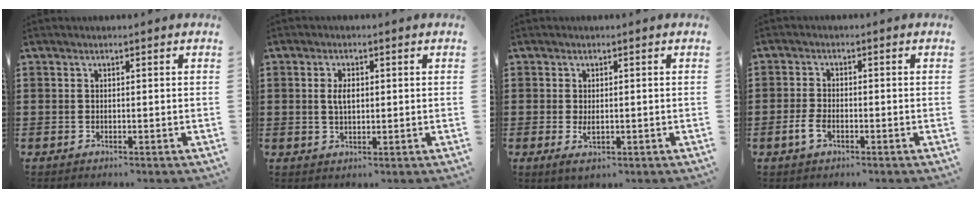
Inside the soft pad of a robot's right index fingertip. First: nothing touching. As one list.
[{"total": 3.0, "force": [0.4, 1.4, 2.6], "torque": [-0.053, 0.006, 0.005]}, {"total": 1.9, "force": [-0.3, 0.7, 1.8], "torque": [-0.035, -0.003, -0.004]}, {"total": 2.8, "force": [-1.3, 1.4, 2.1], "torque": [-0.051, -0.003, -0.028]}]